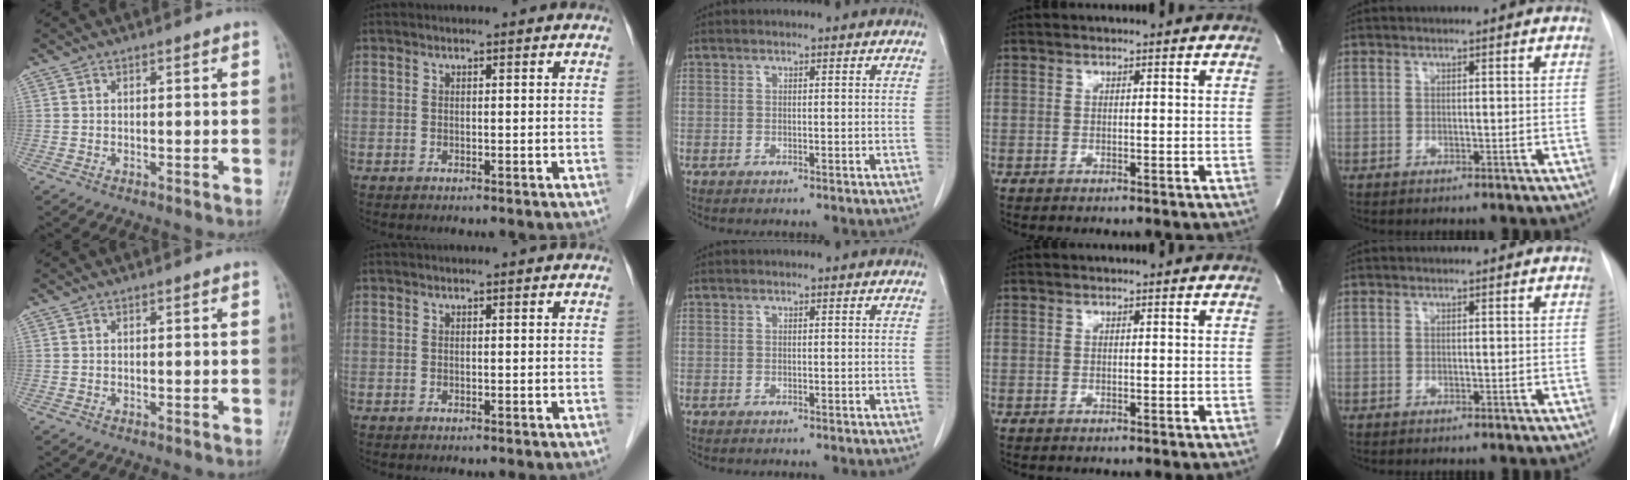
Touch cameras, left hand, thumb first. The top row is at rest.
{}